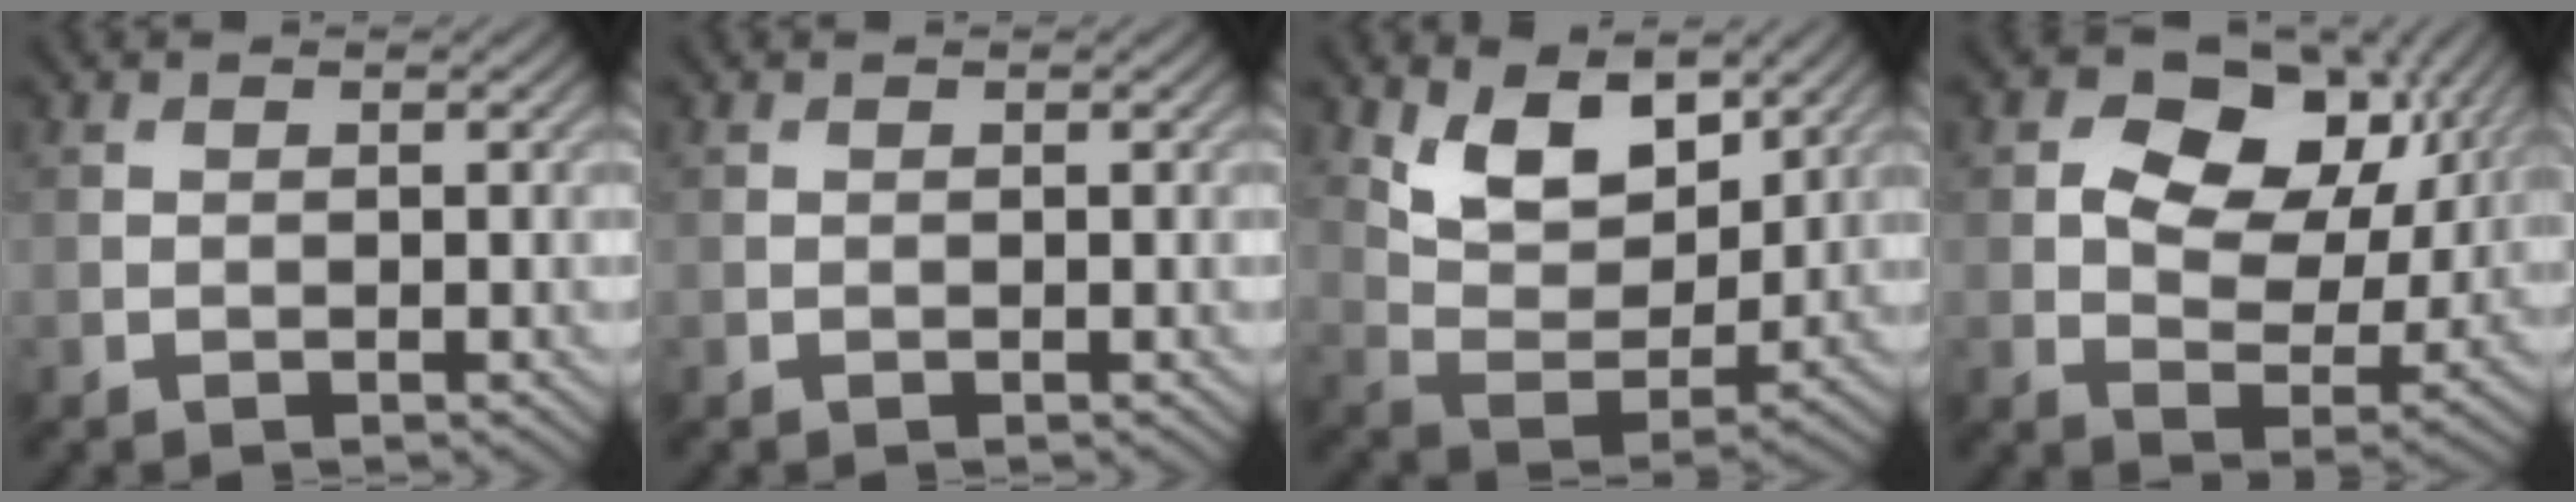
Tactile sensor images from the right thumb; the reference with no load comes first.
{"total": 0.0}
{"total": 9.0, "force": [5.4, 4.6, 5.6], "torque": [-0.115, -0.016, 0.097]}
{"total": 11.6, "force": [4.1, 7.7, 7.6], "torque": [-0.129, 0.005, 0.057]}